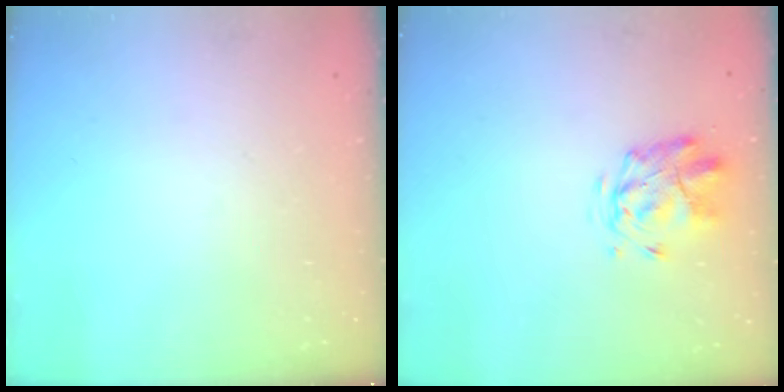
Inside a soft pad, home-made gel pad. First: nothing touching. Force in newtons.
{"total": 2.9, "press": 2.5, "slide": 1.5}